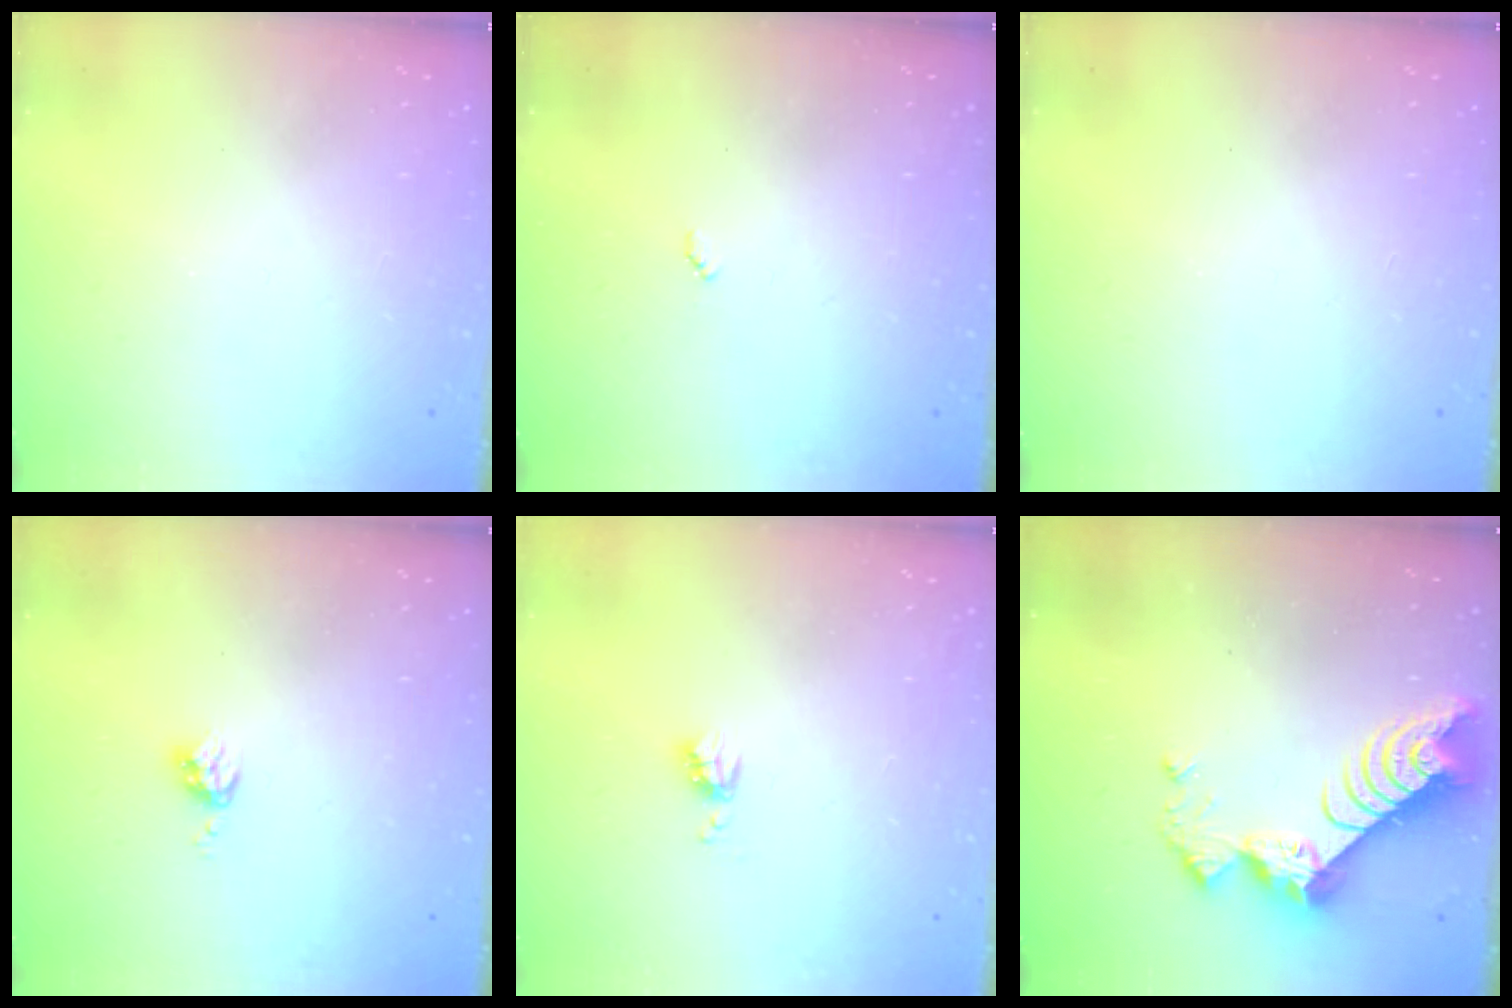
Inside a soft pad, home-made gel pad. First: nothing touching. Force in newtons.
{"total": 3.1, "press": 3.1, "slide": 0.4}
{"total": 0.0}
{"total": 3.7, "press": 3.7, "slide": 0.5}
{"total": 4.1, "press": 4.0, "slide": 0.5}
{"total": 9.9, "press": 9.9, "slide": 0.8}